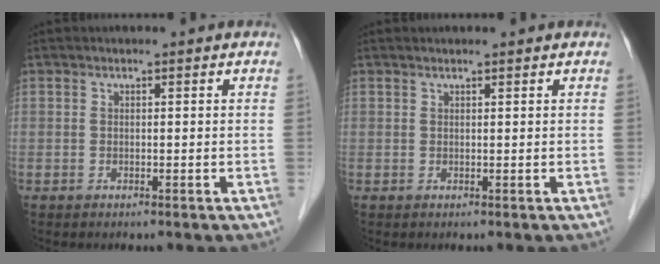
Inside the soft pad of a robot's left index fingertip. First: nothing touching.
{"total": 1.0, "force": [0.9, 0.0, 0.4], "torque": [-0.009, 0.012, 0.017]}